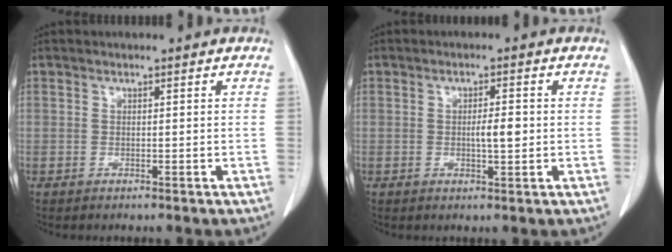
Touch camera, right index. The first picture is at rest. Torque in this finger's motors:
{"motor_torque": [0.38, -0.17, 0.25, 0.06]}